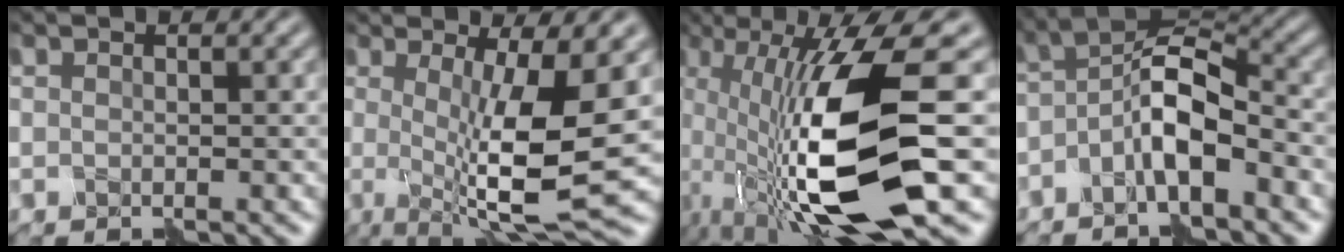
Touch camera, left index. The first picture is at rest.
{"total": 9.7, "force": [-0.7, 2.2, 9.4], "torque": [-0.139, -0.005, -0.017]}
{"total": 13.5, "force": [-3.7, 3.3, 12.6], "torque": [-0.238, -0.010, -0.069]}
{"total": 5.2, "force": [-2.6, 2.0, 4.1], "torque": [-0.074, 0.019, -0.057]}